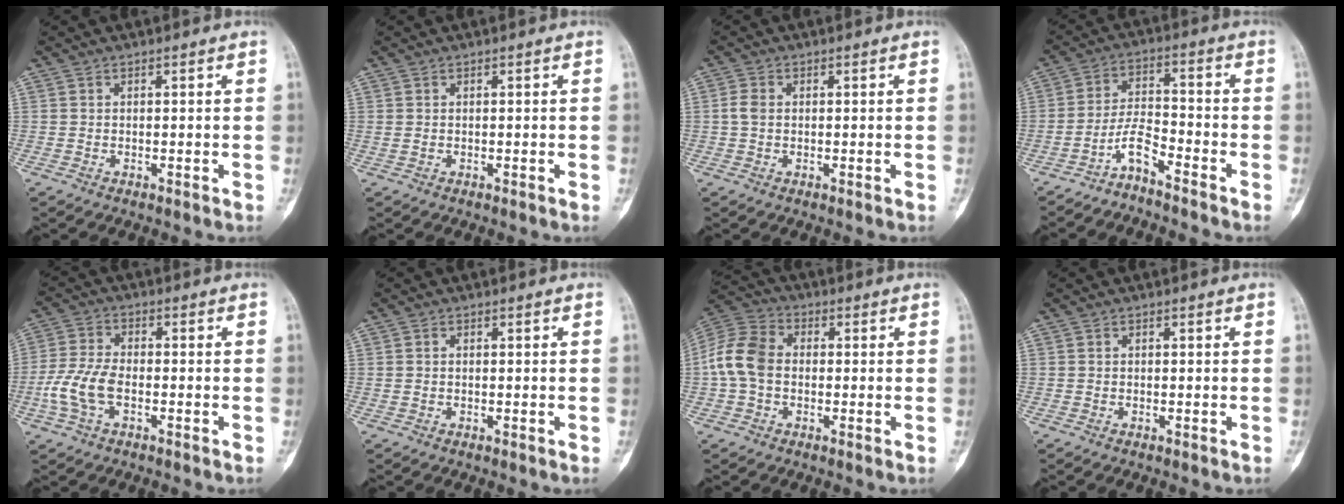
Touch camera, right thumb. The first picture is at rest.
{"total": 0.7, "force": [0.0, 0.4, 0.6], "torque": [-0.014, 0.003, 0.007]}
{"total": 2.3, "force": [0.1, 1.6, 1.6], "torque": [-0.035, 0.003, -0.001]}
{"total": 5.0, "force": [-4.3, 0.7, 2.5], "torque": [-0.048, 0.047, -0.089]}
{"total": 8.3, "force": [-2.3, 4.5, 6.6], "torque": [-0.153, 0.017, -0.049]}
{"total": 0.7, "force": [0.0, 0.5, 0.5], "torque": [-0.012, 0.000, 0.002]}
{"total": 9.7, "force": [-0.5, 7.1, 6.6], "torque": [-0.131, 0.029, -0.021]}
{"total": 0.0}